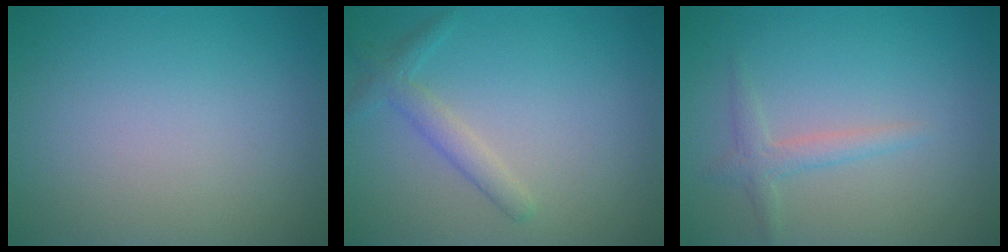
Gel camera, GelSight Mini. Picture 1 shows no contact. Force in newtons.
{"total": 2.0, "press": 2.0, "slide": 0.1}
{"total": 1.6, "press": 1.6, "slide": 0.1}